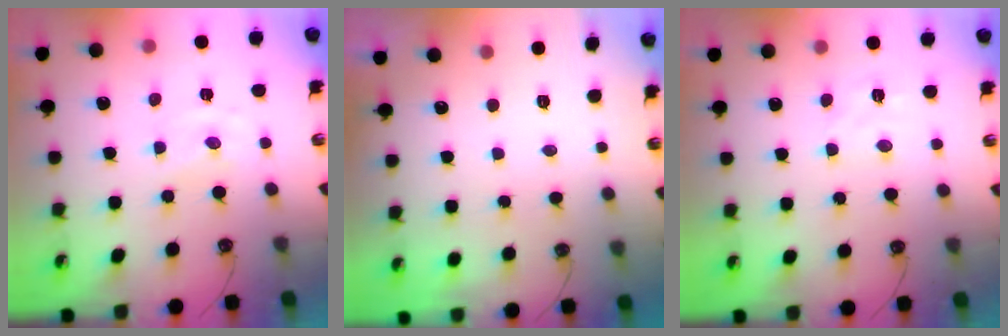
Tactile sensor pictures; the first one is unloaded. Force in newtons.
{"total": 0.0}
{"total": 2.9, "press": 2.8, "slide": 0.6}